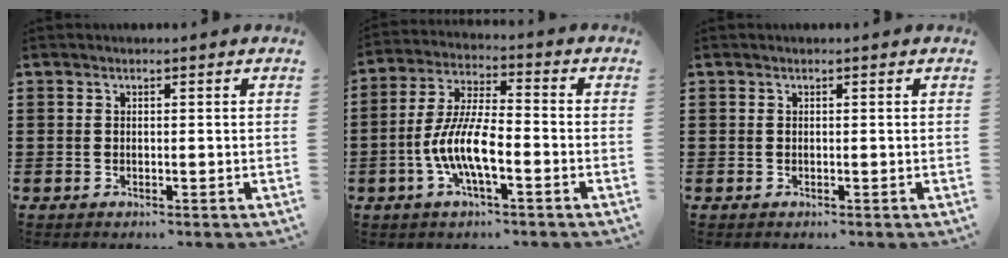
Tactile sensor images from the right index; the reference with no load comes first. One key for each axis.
{"total": 8.9, "fx": -3.1, "fy": 2.6, "fz": 8.0, "tx": -0.181, "ty": -0.009, "tz": -0.064}
{"total": 0.0}